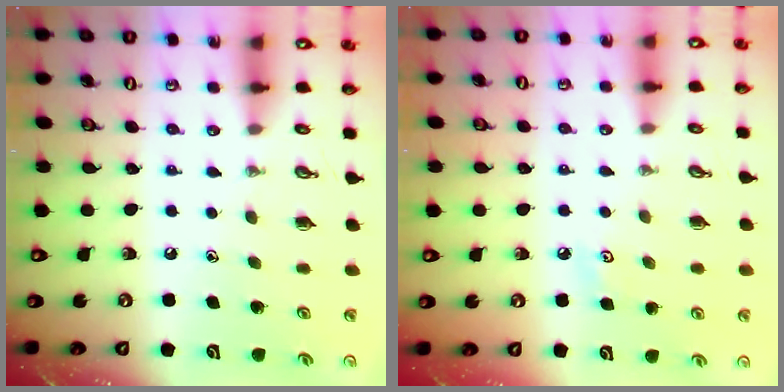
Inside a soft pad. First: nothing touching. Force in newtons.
{"total": 3.4, "press": 3.4, "slide": 0.5}